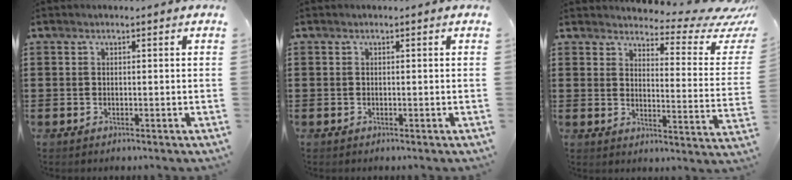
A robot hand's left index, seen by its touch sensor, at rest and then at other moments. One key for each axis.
{"total": 0.0}
{"total": 4.8, "fx": 3.9, "fy": 1.4, "fz": 2.3, "tx": -0.044, "ty": -0.034, "tz": 0.059}